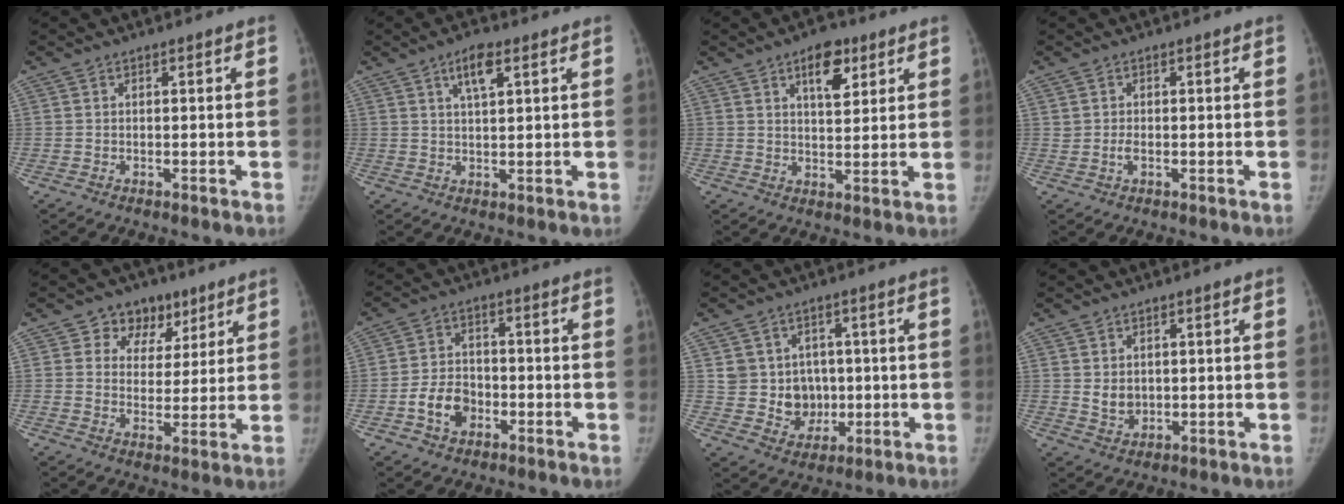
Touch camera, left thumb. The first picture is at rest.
{"total": 5.1, "force": [2.6, 1.3, 4.3], "torque": [-0.077, -0.005, 0.045]}
{"total": 7.5, "force": [4.0, 3.5, 5.2], "torque": [-0.057, -0.020, 0.059]}
{"total": 1.6, "force": [-0.2, 0.9, 1.2], "torque": [-0.020, 0.002, 0.000]}
{"total": 8.5, "force": [4.9, 6.5, 2.4], "torque": [0.005, -0.016, 0.075]}
{"total": 7.2, "force": [-2.8, 5.2, 4.1], "torque": [-0.057, 0.024, -0.050]}
{"total": 8.9, "force": [0.8, 8.5, 2.7], "torque": [0.006, 0.006, 0.026]}
{"total": 3.7, "force": [0.5, 2.9, 2.3], "torque": [-0.026, -0.009, 0.018]}